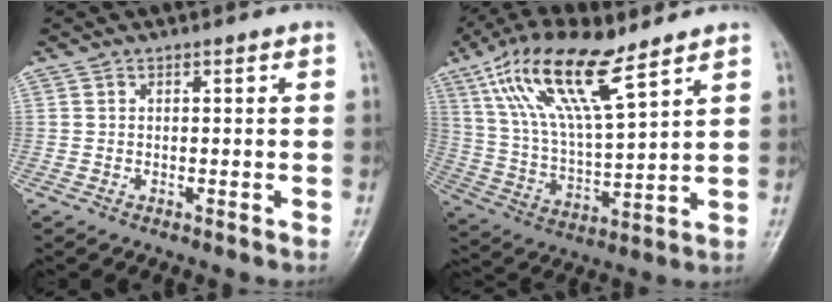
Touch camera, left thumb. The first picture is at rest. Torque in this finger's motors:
{"motor_torque": [0.40, 0.41, 1.70, -1.07, 0.60]}